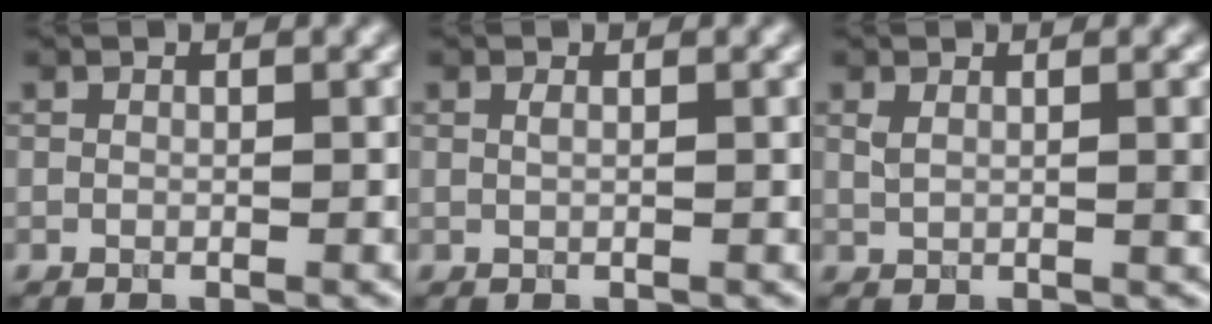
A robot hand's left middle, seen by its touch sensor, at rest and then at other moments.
{"total": 1.0, "force": [0.3, 0.3, 0.8], "torque": [-0.011, 0.003, 0.003]}
{"total": 2.8, "force": [0.8, 1.0, 2.5], "torque": [-0.032, 0.001, 0.014]}